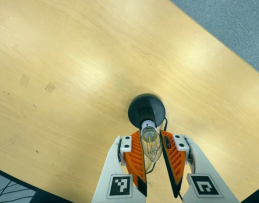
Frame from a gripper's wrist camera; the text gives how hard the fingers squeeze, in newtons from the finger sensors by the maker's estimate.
{"total": 10.5, "left": 9.6, "right": 11.4}